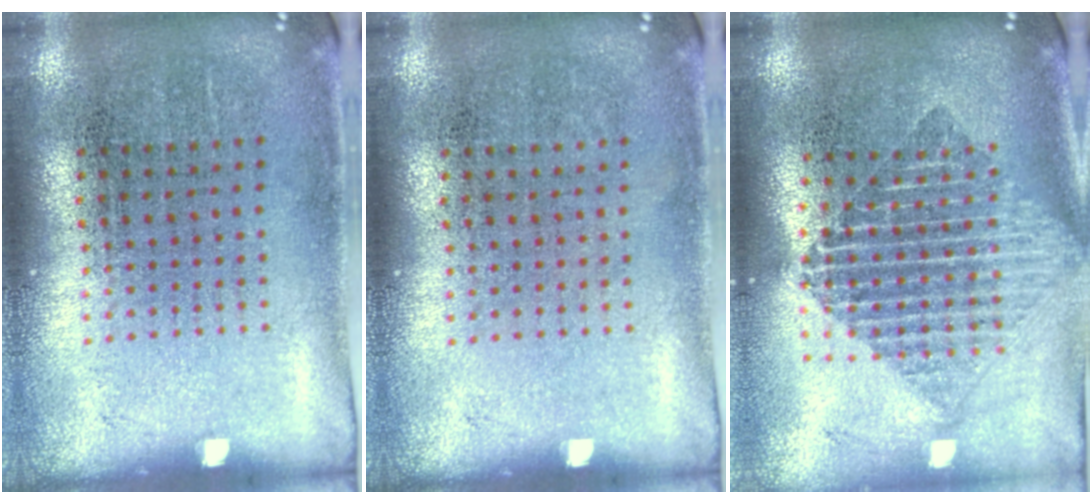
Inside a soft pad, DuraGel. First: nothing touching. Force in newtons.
{"total": 0.0}
{"total": 1.9, "press": 1.6, "slide": 1.0}